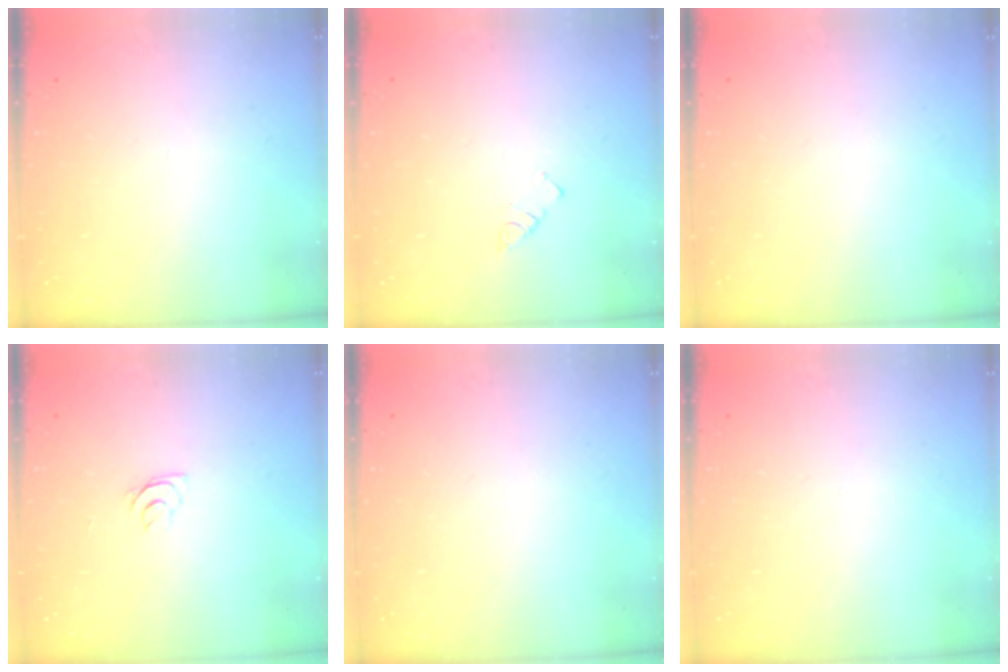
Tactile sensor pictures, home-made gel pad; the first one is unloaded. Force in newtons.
{"total": 2.3, "press": 2.3, "slide": 0.4}
{"total": 0.0}
{"total": 4.7, "press": 4.7, "slide": 0.5}
{"total": 0.0}
{"total": 0.0}